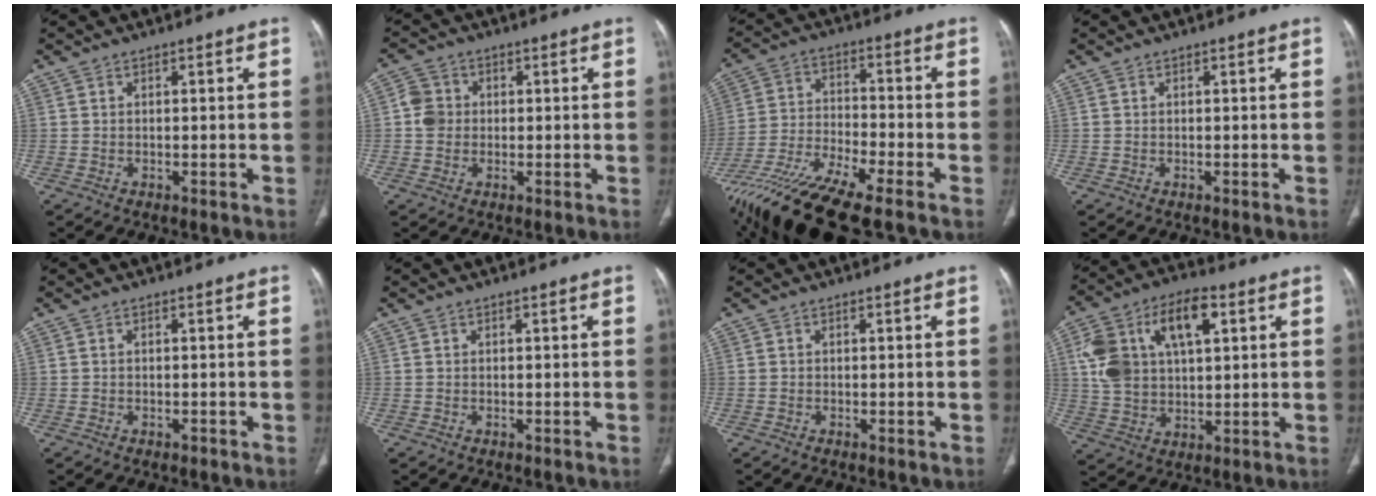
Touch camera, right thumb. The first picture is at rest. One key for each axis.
{"total": 4.5, "fx": 0.1, "fy": 4.1, "fz": 1.9, "tx": -0.022, "ty": 0.007, "tz": -0.004}
{"total": 18.1, "fx": -12.9, "fy": 3.2, "fz": 12.3, "tx": -0.269, "ty": 0.003, "tz": -0.243}
{"total": 0.0}
{"total": 0.8, "fx": -0.5, "fy": 0.5, "fz": 0.4, "tx": -0.005, "ty": 0.000, "tz": -0.006}
{"total": 0.0}
{"total": 0.0}
{"total": 17.1, "fx": 5.4, "fy": 9.7, "fz": 13.0, "tx": -0.226, "ty": 0.015, "tz": 0.097}